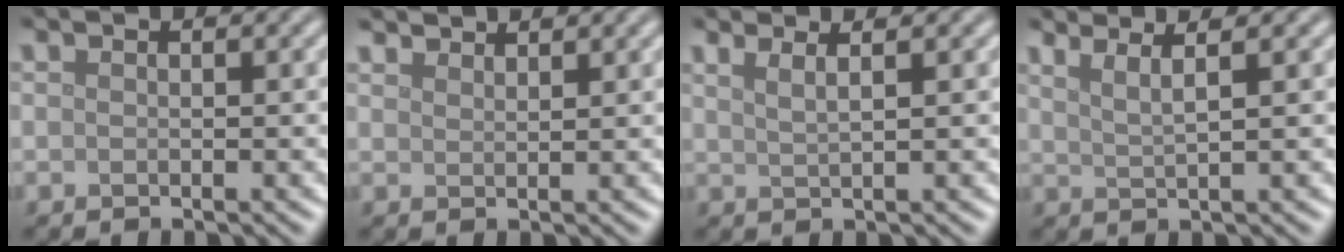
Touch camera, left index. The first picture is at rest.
{"total": 2.7, "force": [2.6, 0.3, 0.5], "torque": [-0.007, -0.002, 0.047]}
{"total": 3.2, "force": [2.1, 1.3, 2.1], "torque": [-0.011, 0.015, 0.002]}
{"total": 3.6, "force": [2.6, 1.1, 2.3], "torque": [-0.023, 0.017, 0.017]}